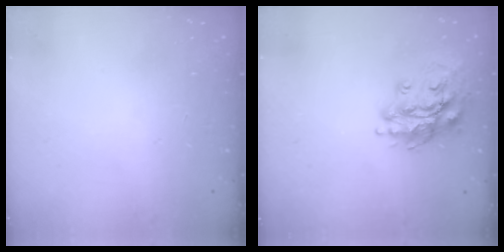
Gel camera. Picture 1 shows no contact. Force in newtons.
{"total": 16.9, "press": 16.7, "slide": 2.3}